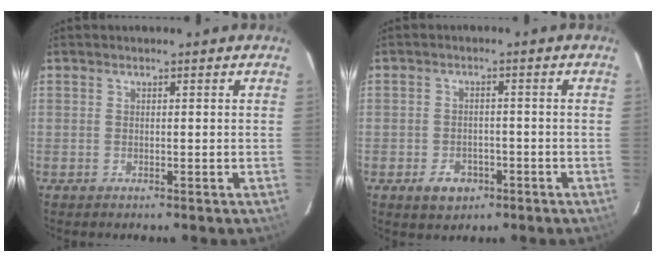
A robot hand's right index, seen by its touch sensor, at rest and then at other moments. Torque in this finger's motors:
{"motor_torque": [-0.01, -0.06, -0.14, -0.10]}